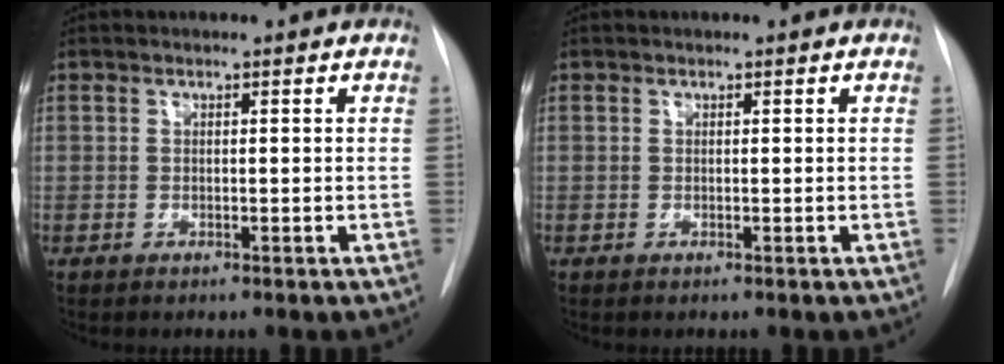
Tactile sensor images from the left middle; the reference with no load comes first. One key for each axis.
{"total": 0.0}